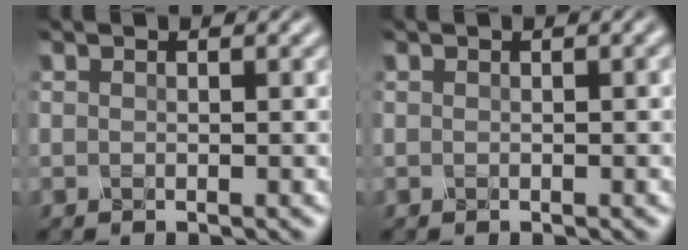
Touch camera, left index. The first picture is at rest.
{"total": 0.8, "force": [0.2, 0.2, 0.8], "torque": [-0.013, 0.005, 0.003]}